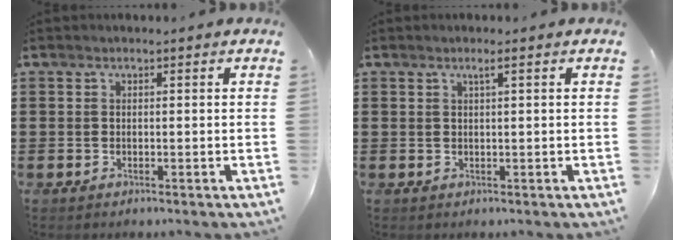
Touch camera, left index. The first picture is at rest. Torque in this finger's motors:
{"motor_torque": [2.14, 0.00, 0.18, 0.05]}